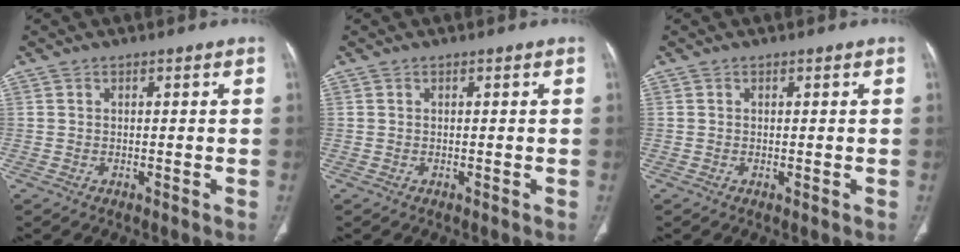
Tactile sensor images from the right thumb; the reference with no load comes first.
{"total": 0.0}
{"total": 0.0}